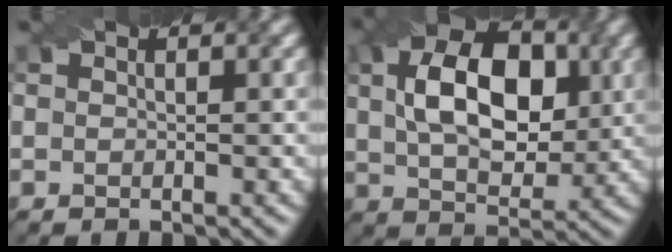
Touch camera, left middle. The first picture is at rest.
{"total": 9.9, "force": [1.8, 6.0, 7.7], "torque": [-0.132, 0.011, 0.029]}